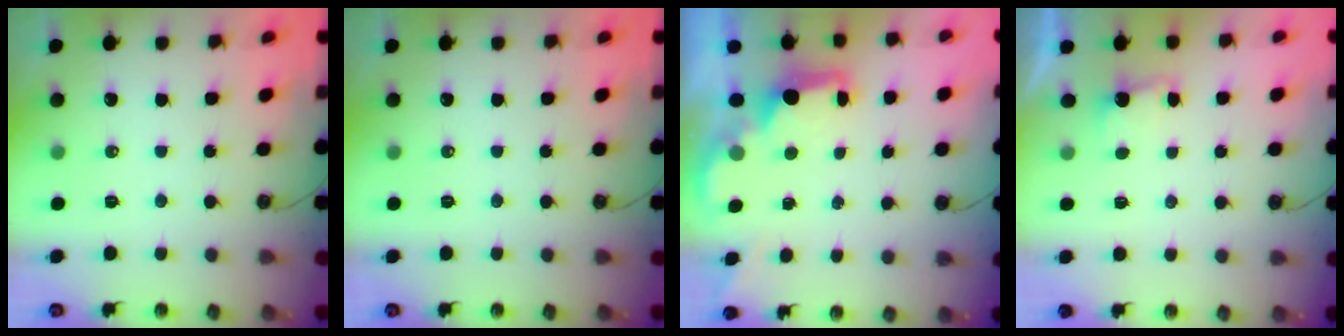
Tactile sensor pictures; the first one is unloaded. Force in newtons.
{"total": 0.0}
{"total": 1.8, "press": 1.7, "slide": 0.7}
{"total": 2.2, "press": 1.9, "slide": 1.0}